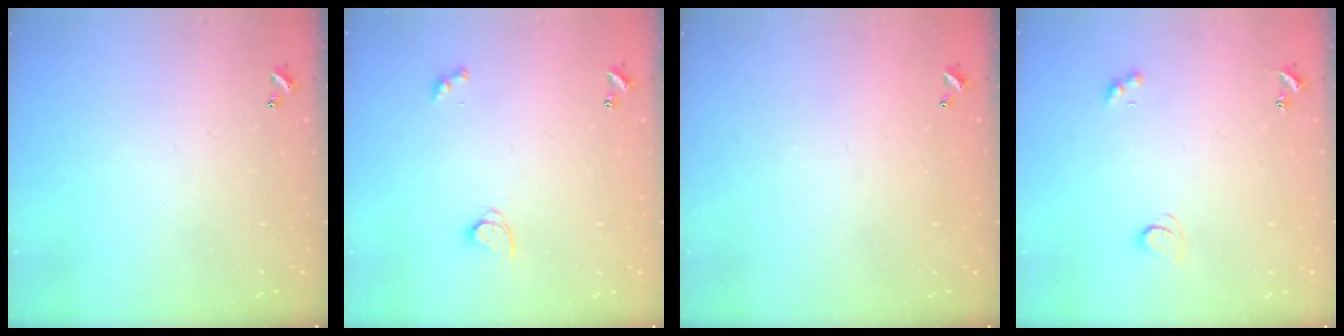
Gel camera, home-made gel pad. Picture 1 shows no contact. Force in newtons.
{"total": 2.9, "press": 2.8, "slide": 0.3}
{"total": 2.8, "press": 2.8, "slide": 0.1}
{"total": 2.0, "press": 1.9, "slide": 0.5}